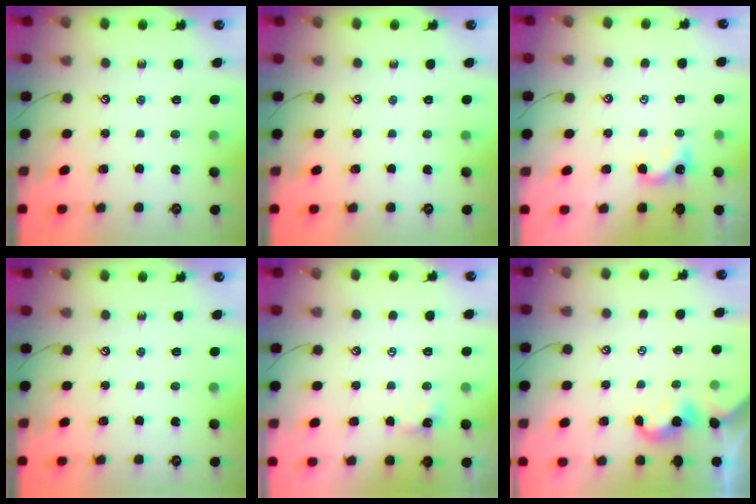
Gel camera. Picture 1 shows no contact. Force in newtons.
{"total": 0.0}
{"total": 0.8, "press": 0.7, "slide": 0.4}
{"total": 0.0}
{"total": 2.6, "press": 2.6, "slide": 0.2}
{"total": 4.1, "press": 4.1, "slide": 0.1}